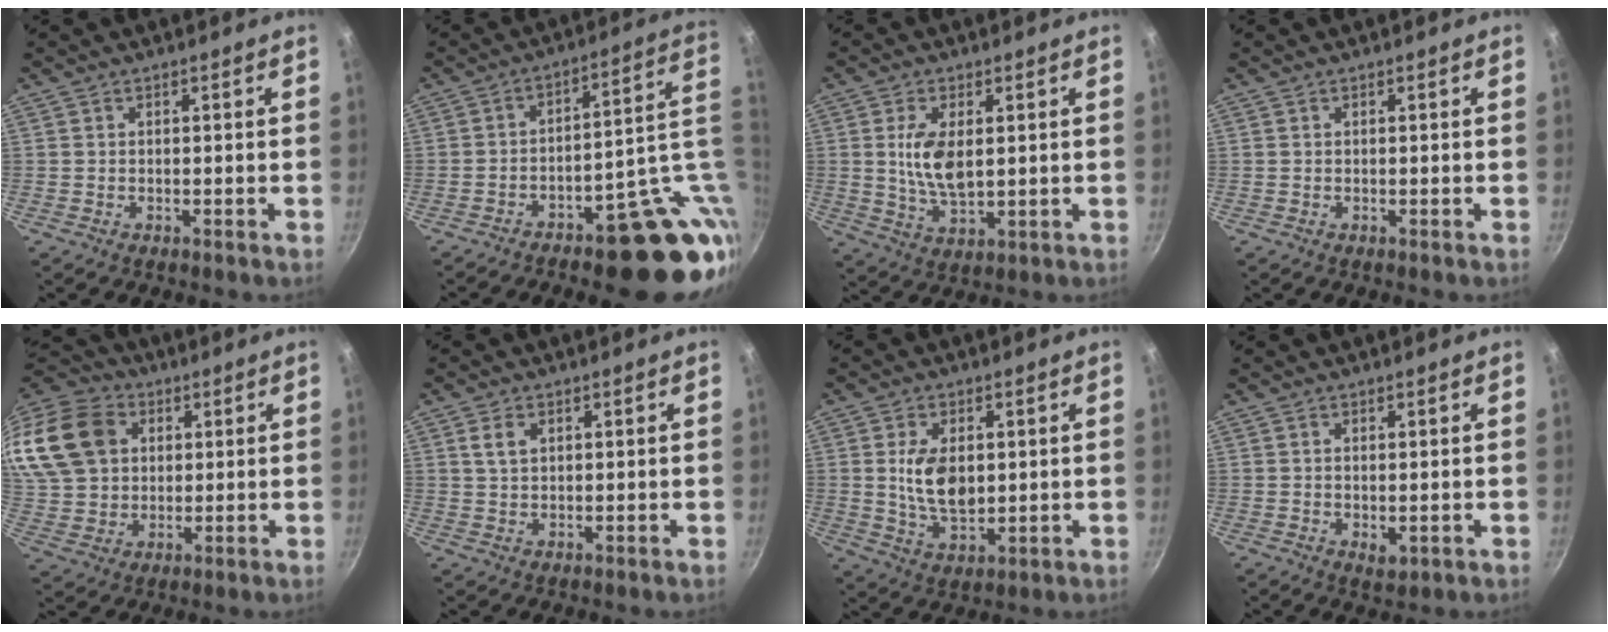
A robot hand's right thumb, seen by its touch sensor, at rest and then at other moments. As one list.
[{"total": 19.5, "force": [-4.0, 8.2, 17.3], "torque": [-0.159, 0.020, -0.042]}, {"total": 8.6, "force": [1.4, 4.4, 7.3], "torque": [-0.138, -0.014, 0.032]}, {"total": 0.0}, {"total": 25.5, "force": [7.9, 19.8, 13.9], "torque": [-0.316, 0.035, 0.153]}, {"total": 3.2, "force": [1.2, 2.2, 2.0], "torque": [-0.029, -0.001, 0.025]}, {"total": 9.2, "force": [1.2, 5.5, 7.3], "torque": [-0.123, -0.018, 0.029]}, {"total": 2.4, "force": [-0.1, 1.3, 2.1], "torque": [-0.032, -0.010, 0.001]}]